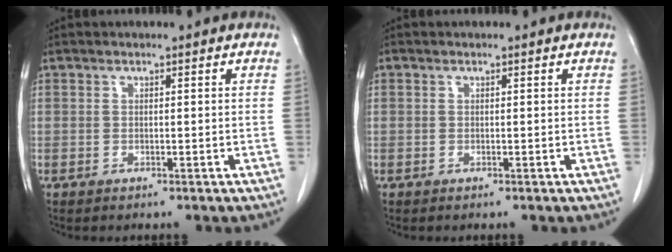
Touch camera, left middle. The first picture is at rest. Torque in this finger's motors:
{"motor_torque": [-0.02, 0.00, 0.00, 0.00]}